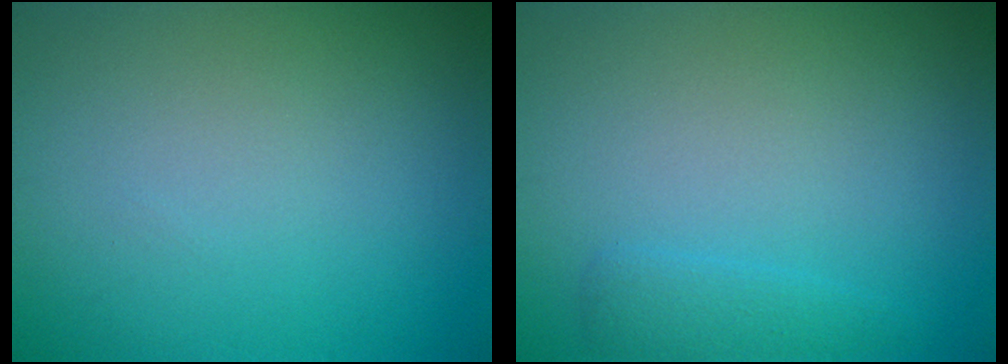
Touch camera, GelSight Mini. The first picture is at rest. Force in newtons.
{"total": 1.4, "press": 1.4, "slide": 0.1}